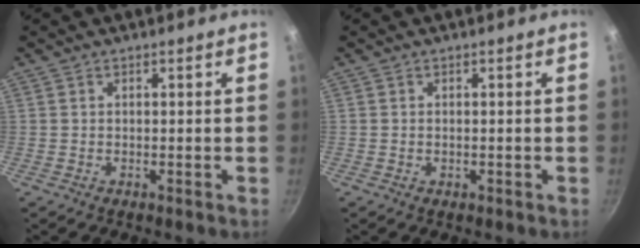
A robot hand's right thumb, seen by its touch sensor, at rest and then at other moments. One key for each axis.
{"total": 0.6, "fx": -0.1, "fy": 0.4, "fz": 0.4, "tx": -0.004, "ty": 0.001, "tz": -0.002}